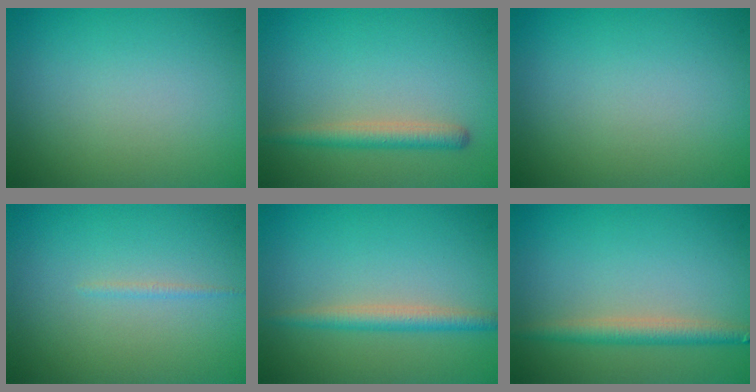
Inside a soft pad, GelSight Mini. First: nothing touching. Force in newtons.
{"total": 2.3, "press": 2.3, "slide": 0.2}
{"total": 0.0}
{"total": 0.6, "press": 0.6, "slide": 0.1}
{"total": 2.3, "press": 2.3, "slide": 0.1}
{"total": 2.6, "press": 2.6, "slide": 0.1}